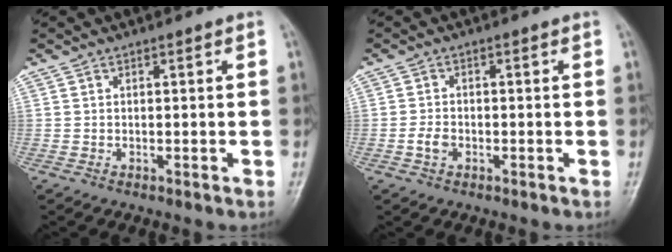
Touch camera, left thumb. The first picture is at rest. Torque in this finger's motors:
{"motor_torque": [-0.30, 0.12, 0.19, 0.06, 0.00]}